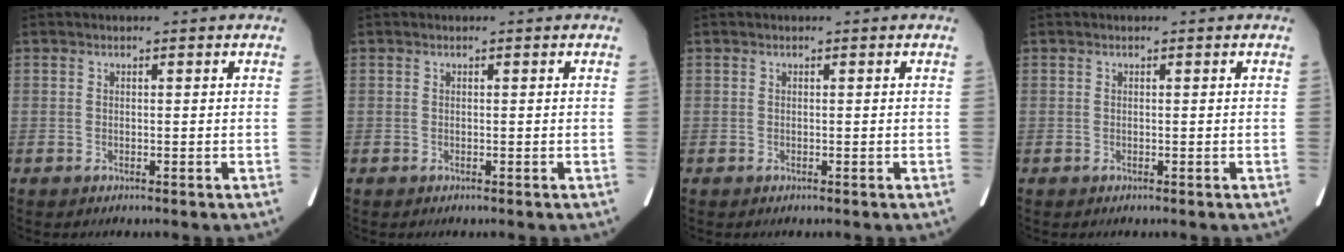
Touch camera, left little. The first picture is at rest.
{"total": 0.0}
{"total": 0.0}
{"total": 0.0}